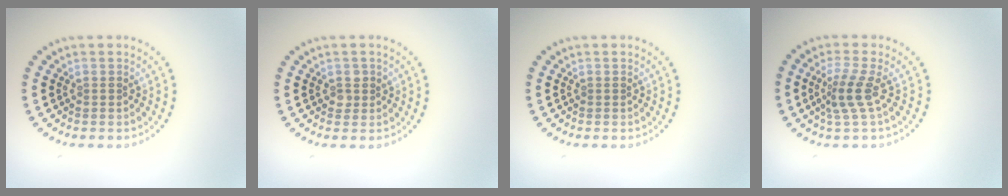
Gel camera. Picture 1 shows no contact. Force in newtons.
{"total": 1.1, "press": 1.1, "slide": 0.2}
{"total": 0.0}
{"total": 2.7, "press": 1.9, "slide": 1.9}